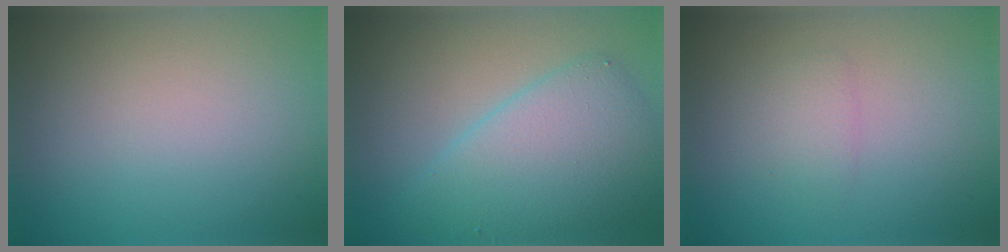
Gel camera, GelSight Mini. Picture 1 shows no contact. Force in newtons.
{"total": 6.0, "press": 6.0, "slide": 0.2}
{"total": 1.4, "press": 1.4, "slide": 0.0}